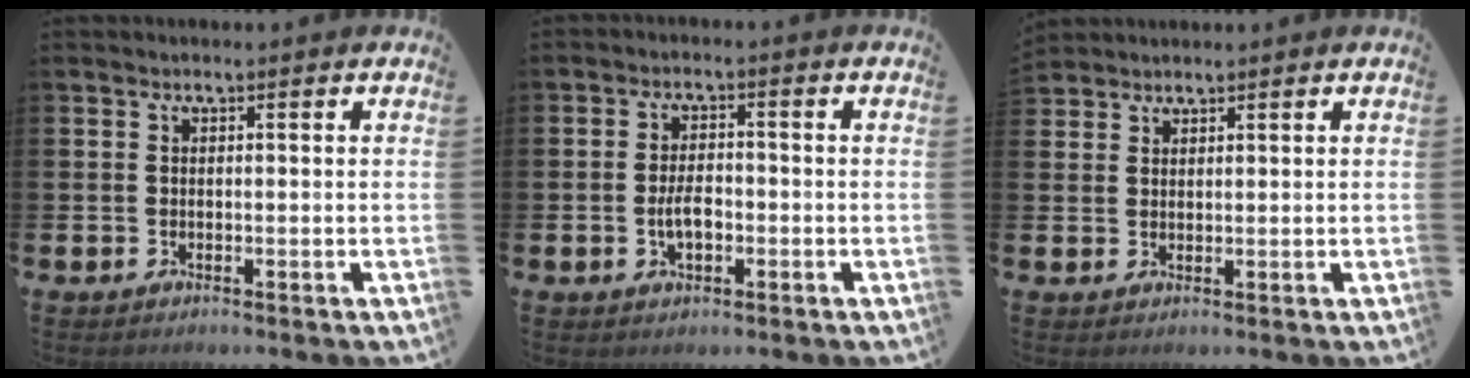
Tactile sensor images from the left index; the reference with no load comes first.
{"total": 3.6, "force": [-0.7, 1.8, 3.0], "torque": [-0.043, 0.000, -0.016]}
{"total": 2.2, "force": [2.1, 0.5, -0.3], "torque": [0.009, -0.005, 0.040]}